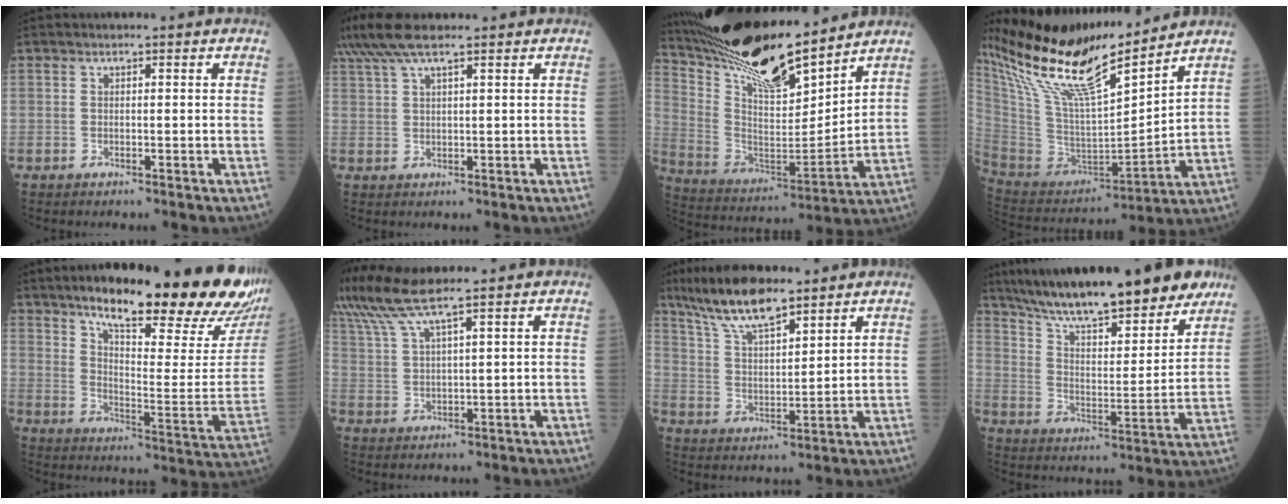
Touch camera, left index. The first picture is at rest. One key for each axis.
{"total": 7.9, "fx": 6.3, "fy": 0.8, "fz": 4.8, "tx": -0.095, "ty": 0.046, "tz": 0.115}
{"total": 18.3, "fx": 16.1, "fy": 2.2, "fz": 8.5, "tx": -0.167, "ty": -0.013, "tz": 0.296}
{"total": 20.3, "fx": 16.5, "fy": 1.7, "fz": 11.6, "tx": -0.223, "ty": -0.005, "tz": 0.313}
{"total": 25.7, "fx": 21.0, "fy": 2.7, "fz": 14.6, "tx": -0.214, "ty": -0.058, "tz": 0.273}
{"total": 6.8, "fx": 5.7, "fy": -1.0, "fz": 3.6, "tx": -0.086, "ty": 0.016, "tz": 0.116}
{"total": 10.4, "fx": 8.5, "fy": 1.8, "fz": 5.8, "tx": -0.120, "ty": 0.010, "tz": 0.164}
{"total": 24.1, "fx": 19.8, "fy": 4.4, "fz": 13.0, "tx": -0.213, "ty": -0.003, "tz": 0.298}